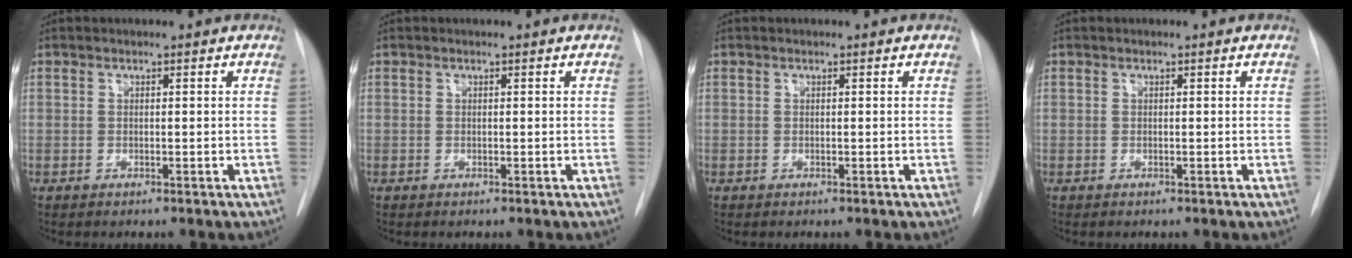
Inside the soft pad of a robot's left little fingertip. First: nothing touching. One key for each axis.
{"total": 0.0}
{"total": 0.0}
{"total": 0.0}